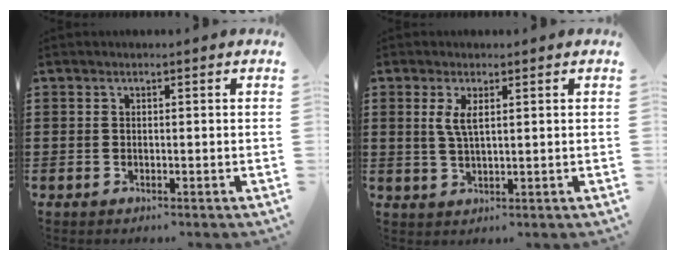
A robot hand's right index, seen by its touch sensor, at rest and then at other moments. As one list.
[{"total": 3.2, "force": [1.1, 0.9, 2.9], "torque": [-0.060, 0.005, 0.017]}]